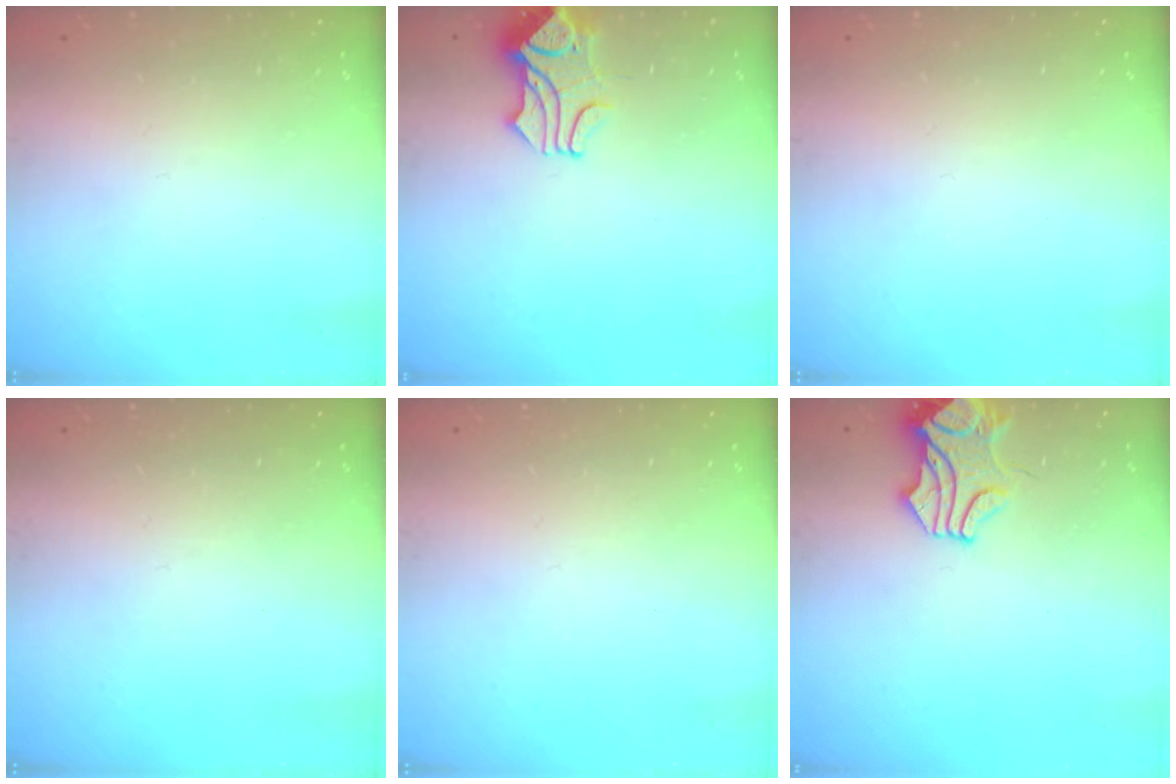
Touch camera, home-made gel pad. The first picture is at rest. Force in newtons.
{"total": 1.6, "press": 1.3, "slide": 1.0}
{"total": 0.0}
{"total": 0.0}
{"total": 0.0}
{"total": 1.9, "press": 1.8, "slide": 0.6}